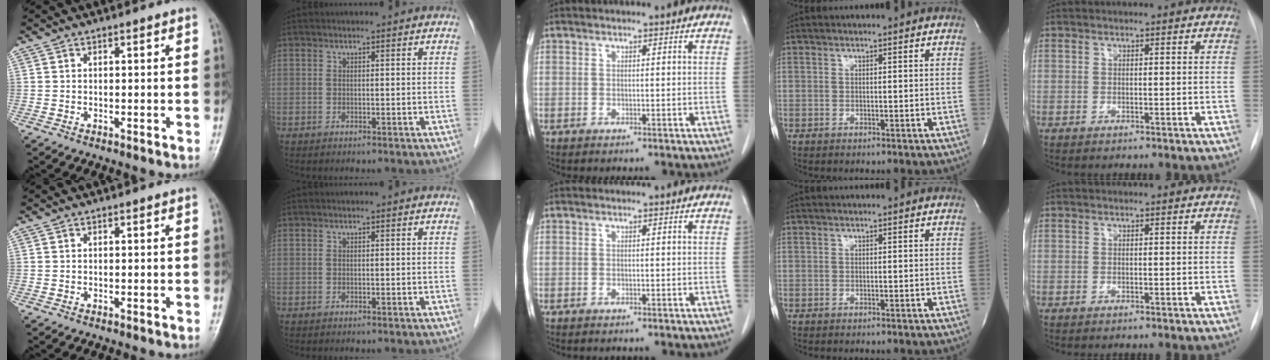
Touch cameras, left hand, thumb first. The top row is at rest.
{}